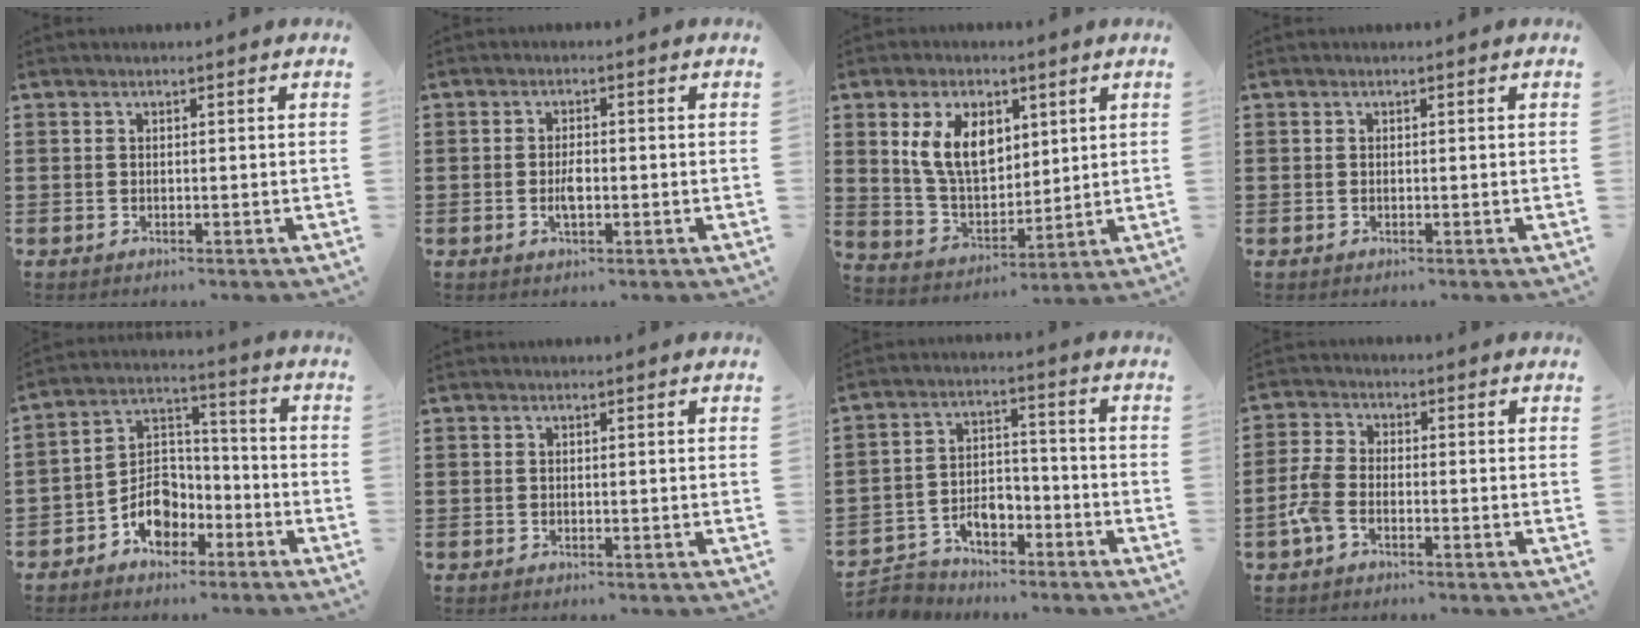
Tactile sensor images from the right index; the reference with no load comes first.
{"total": 2.8, "force": [-0.6, 1.1, 2.5], "torque": [-0.054, 0.000, -0.013]}
{"total": 9.3, "force": [3.2, 5.9, 6.4], "torque": [-0.159, 0.013, 0.056]}
{"total": 0.0}
{"total": 7.4, "force": [-4.5, 5.1, 2.9], "torque": [-0.067, 0.019, -0.087]}
{"total": 0.0}
{"total": 4.6, "force": [-3.8, 2.4, 1.2], "torque": [-0.033, 0.008, -0.077]}
{"total": 4.4, "force": [-2.2, 2.1, 3.2], "torque": [-0.089, -0.002, -0.050]}